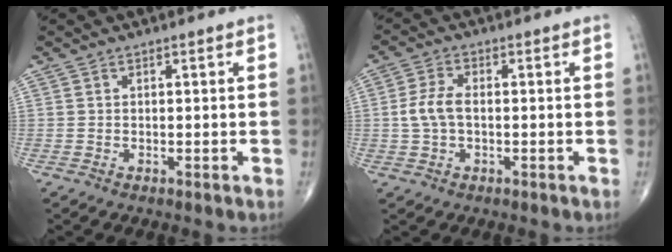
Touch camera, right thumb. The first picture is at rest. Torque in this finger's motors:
{"motor_torque": [-0.44, 0.65, 0.66, -0.07, 0.04]}